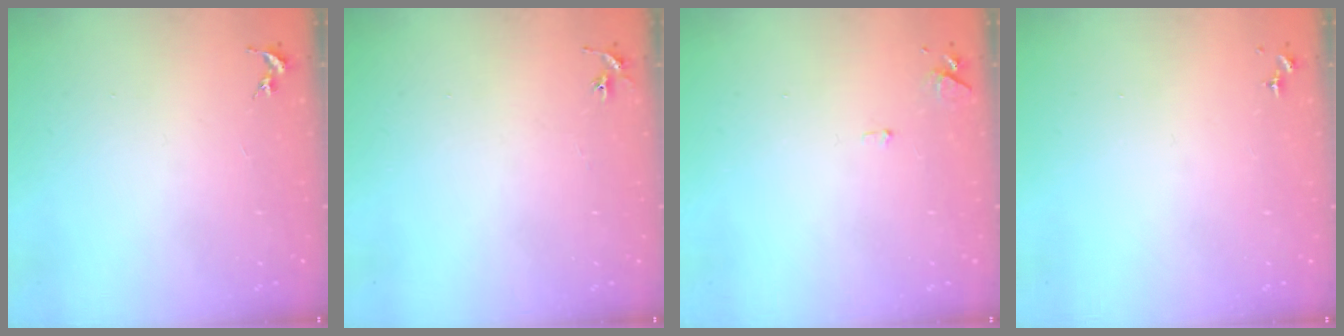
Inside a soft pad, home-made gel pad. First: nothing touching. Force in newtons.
{"total": 2.9, "press": 2.9, "slide": 0.3}
{"total": 5.6, "press": 5.5, "slide": 0.8}
{"total": 0.0}